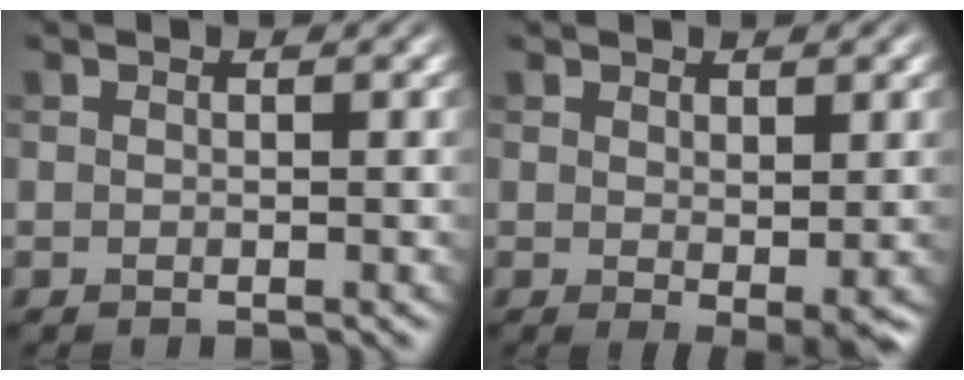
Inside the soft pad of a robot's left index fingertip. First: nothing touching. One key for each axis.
{"total": 2.2, "fx": 0.2, "fy": 0.5, "fz": 2.2, "tx": -0.032, "ty": -0.008, "tz": 0.007}